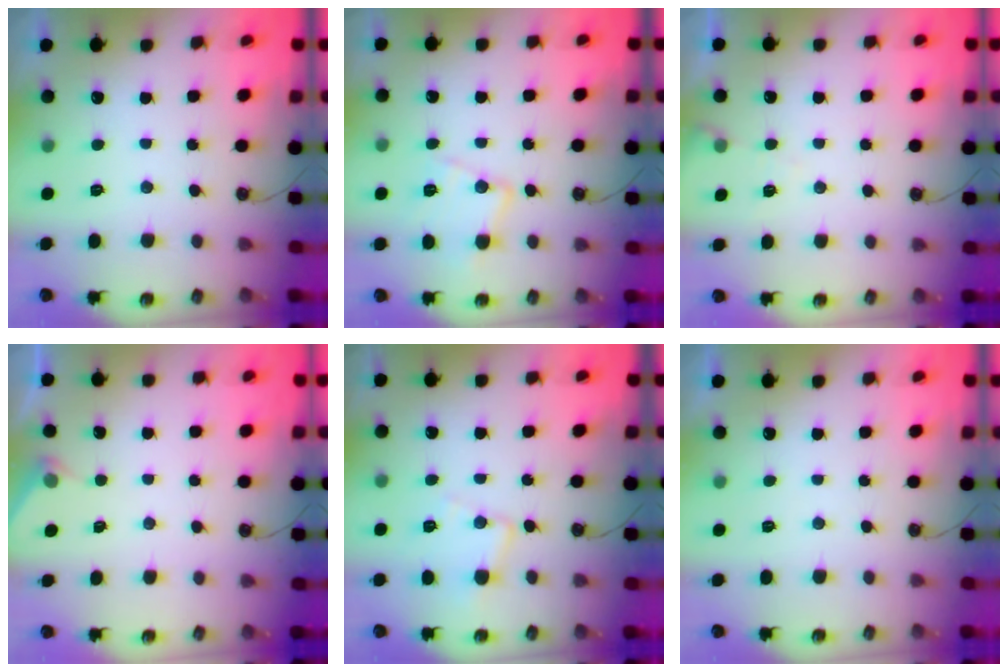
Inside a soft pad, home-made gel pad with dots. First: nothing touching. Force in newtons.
{"total": 11.3, "press": 11.3, "slide": 0.8}
{"total": 5.3, "press": 5.3, "slide": 0.7}
{"total": 3.0, "press": 2.9, "slide": 0.4}
{"total": 9.2, "press": 9.2, "slide": 0.7}
{"total": 2.7, "press": 2.7, "slide": 0.4}